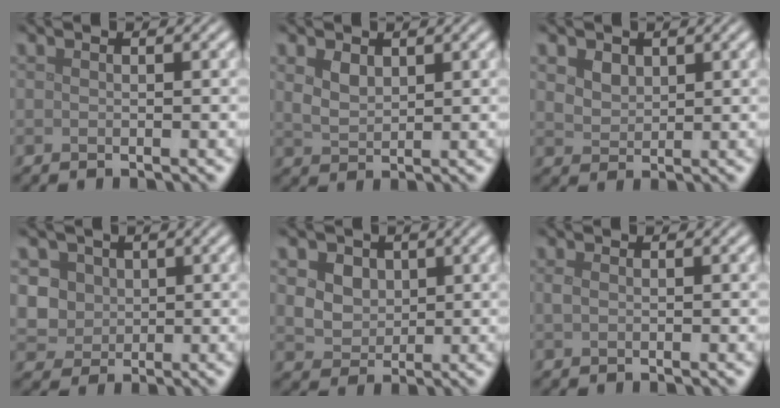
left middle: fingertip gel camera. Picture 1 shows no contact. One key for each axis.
{"total": 2.0, "fx": 1.1, "fy": 1.2, "fz": 1.1, "tx": -0.027, "ty": -0.003, "tz": 0.027}
{"total": 2.5, "fx": 1.5, "fy": 1.7, "fz": 1.2, "tx": -0.028, "ty": 0.002, "tz": 0.031}
{"total": 5.3, "fx": 1.4, "fy": 4.6, "fz": 2.1, "tx": -0.048, "ty": 0.014, "tz": 0.023}
{"total": 7.9, "fx": 3.4, "fy": 5.9, "fz": 3.9, "tx": -0.076, "ty": 0.027, "tz": 0.039}
{"total": 0.6, "fx": 0.1, "fy": 0.4, "fz": 0.5, "tx": -0.013, "ty": 0.000, "tz": 0.001}